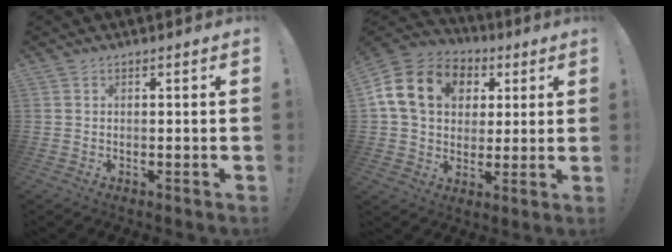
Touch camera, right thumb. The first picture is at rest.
{"total": 18.0, "force": [5.2, 13.7, 10.5], "torque": [-0.163, -0.001, 0.101]}